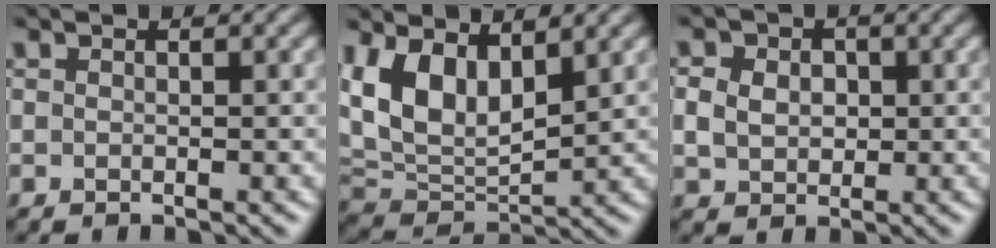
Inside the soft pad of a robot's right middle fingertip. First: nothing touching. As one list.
[{"total": 7.1, "force": [2.9, 3.8, 5.2], "torque": [-0.108, -0.005, 0.055]}, {"total": 3.7, "force": [0.6, 3.1, 1.9], "torque": [-0.034, 0.012, 0.001]}]